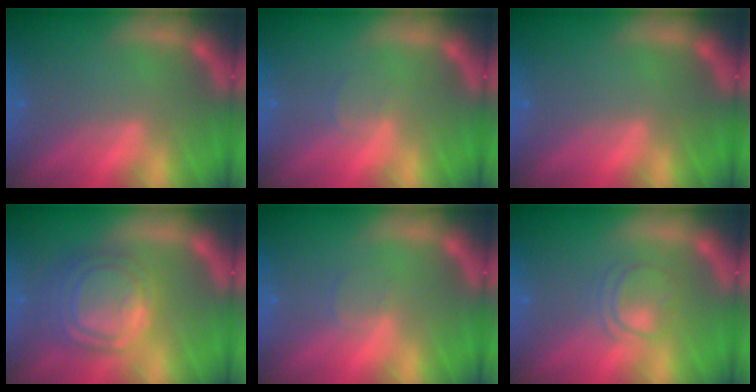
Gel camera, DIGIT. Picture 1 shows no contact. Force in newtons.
{"total": 1.0}
{"total": 0.0}
{"total": 8.6}
{"total": 1.0}
{"total": 3.0}